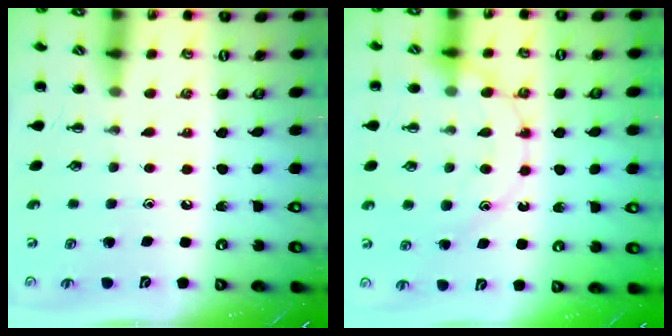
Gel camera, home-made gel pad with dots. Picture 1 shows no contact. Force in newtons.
{"total": 14.5, "press": 14.4, "slide": 1.3}